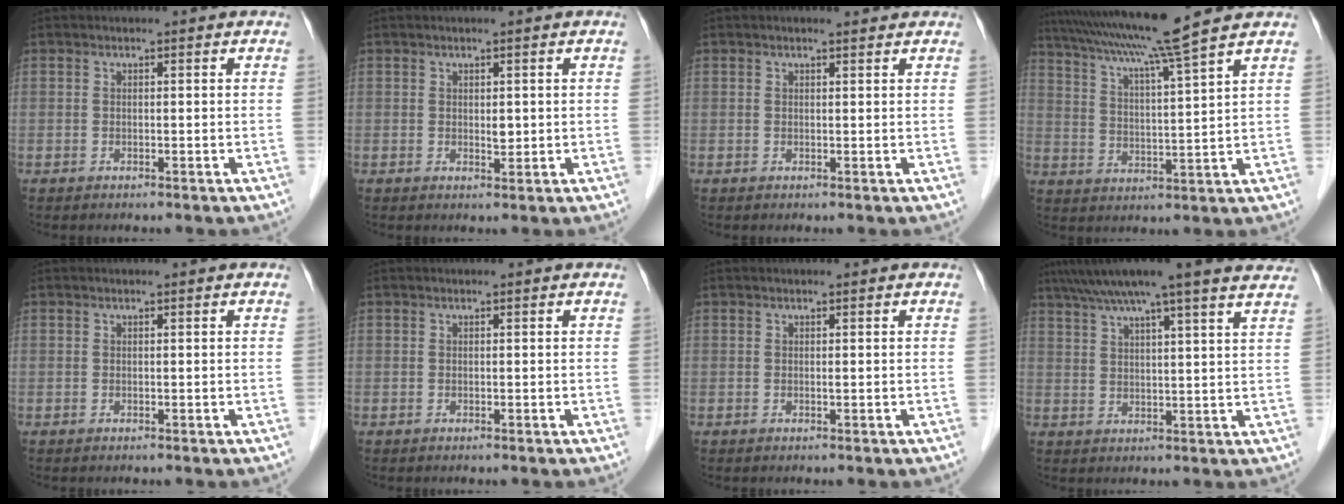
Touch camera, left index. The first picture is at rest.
{"total": 1.2, "force": [0.2, 0.6, 1.0], "torque": [-0.013, -0.002, 0.005]}
{"total": 1.6, "force": [1.3, 0.3, 0.8], "torque": [-0.016, 0.011, 0.019]}
{"total": 12.7, "force": [10.5, -2.5, 6.8], "torque": [-0.121, -0.002, 0.167]}
{"total": 0.0}
{"total": 0.0}
{"total": 0.0}
{"total": 17.7, "force": [14.5, 0.3, 10.2], "torque": [-0.168, 0.035, 0.187]}